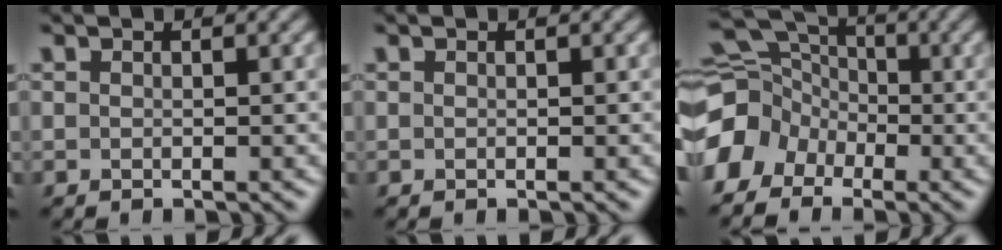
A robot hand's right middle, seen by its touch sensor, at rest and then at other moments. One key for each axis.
{"total": 0.0}
{"total": 6.1, "fx": -2.8, "fy": 4.8, "fz": 2.5, "tx": -0.050, "ty": 0.005, "tz": -0.061}